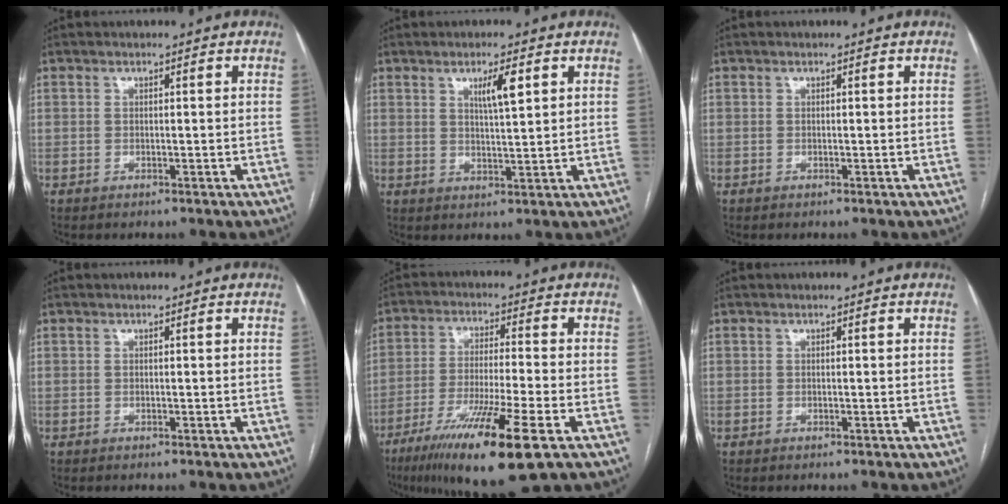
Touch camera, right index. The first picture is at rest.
{"total": 4.6, "force": [2.1, 0.5, 4.0], "torque": [-0.068, -0.001, 0.036]}
{"total": 0.0}
{"total": 0.0}
{"total": 15.8, "force": [-8.6, 0.4, 13.3], "torque": [-0.237, -0.042, -0.148]}
{"total": 0.0}